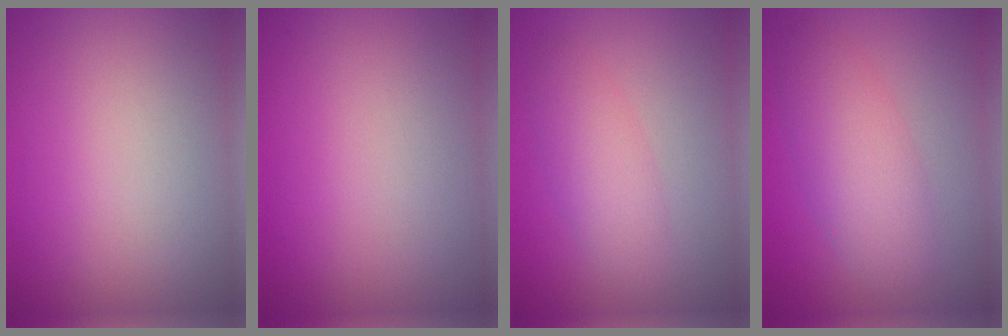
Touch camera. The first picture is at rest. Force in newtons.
{"total": 0.0}
{"total": 2.9, "press": 2.9, "slide": 0.1}
{"total": 4.5, "press": 4.5, "slide": 0.1}